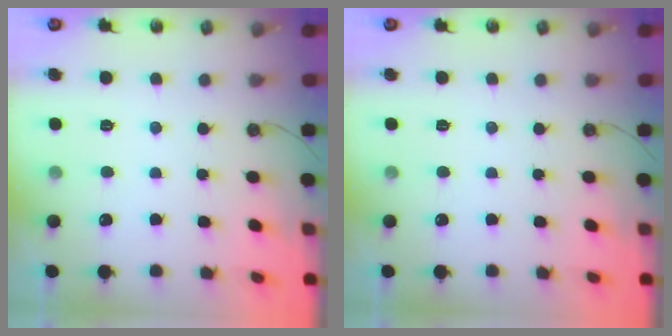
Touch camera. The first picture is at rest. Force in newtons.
{"total": 0.0}